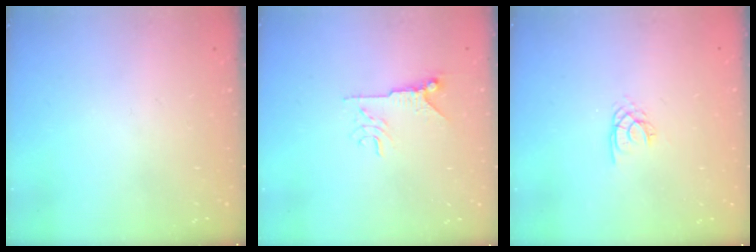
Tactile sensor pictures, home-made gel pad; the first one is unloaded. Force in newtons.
{"total": 7.3, "press": 7.3, "slide": 0.6}
{"total": 2.0, "press": 1.9, "slide": 0.4}